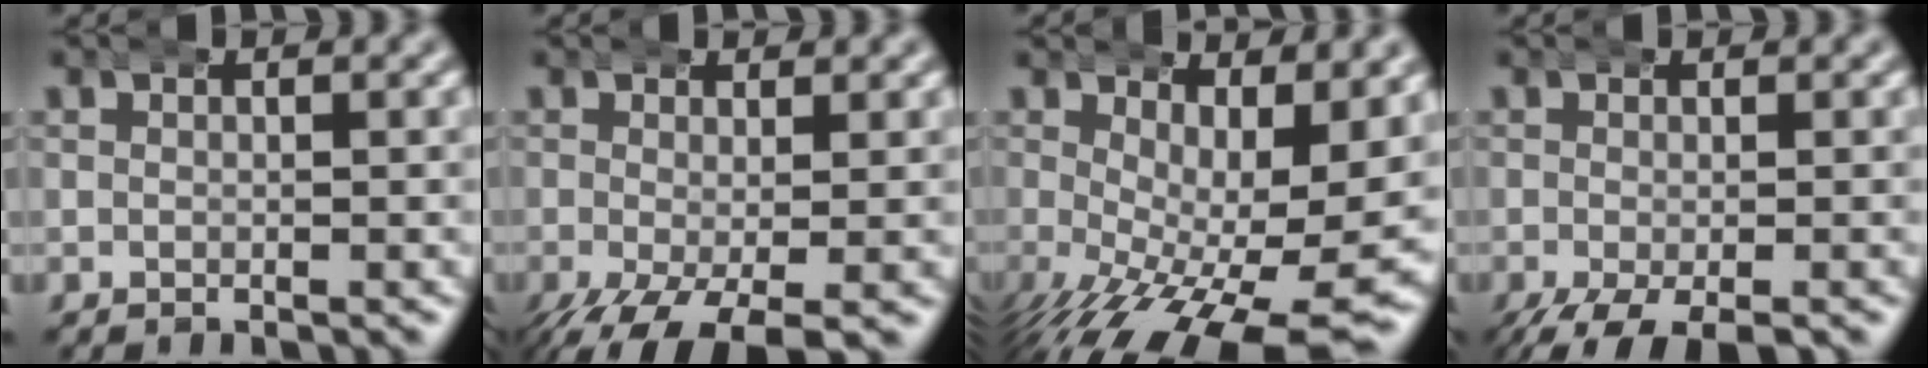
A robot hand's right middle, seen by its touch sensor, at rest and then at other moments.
{"total": 6.0, "force": [-3.4, 2.8, 4.1], "torque": [-0.090, -0.036, -0.037]}
{"total": 10.8, "force": [-3.4, 4.7, 9.1], "torque": [-0.152, -0.058, -0.017]}
{"total": 6.6, "force": [-4.5, 2.8, 3.9], "torque": [-0.078, -0.027, -0.056]}